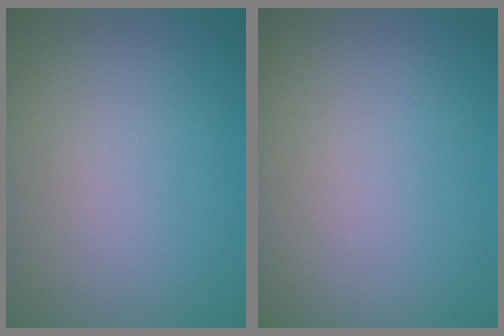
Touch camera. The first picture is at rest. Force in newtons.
{"total": 0.0}